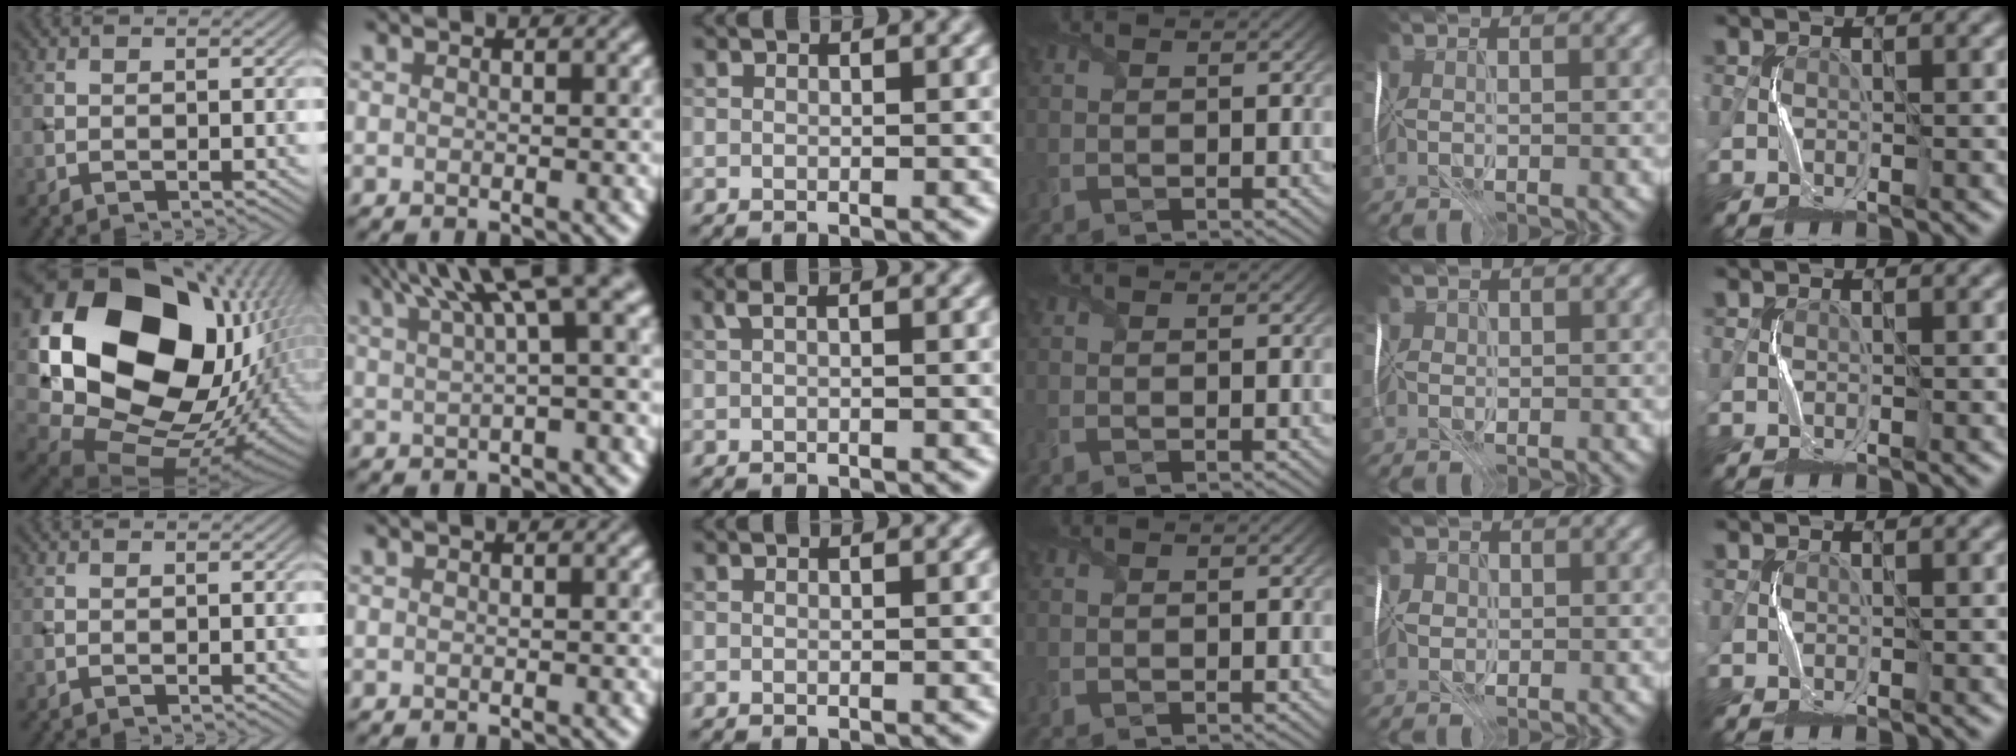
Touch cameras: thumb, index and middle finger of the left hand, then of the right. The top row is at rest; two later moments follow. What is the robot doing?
{"motion": "fold", "object": "map"}